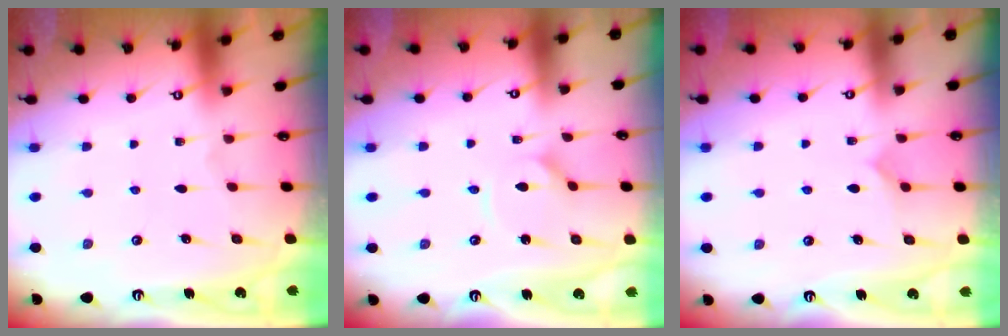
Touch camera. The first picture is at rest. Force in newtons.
{"total": 1.8, "press": 1.8, "slide": 0.3}
{"total": 5.1, "press": 5.1, "slide": 0.5}